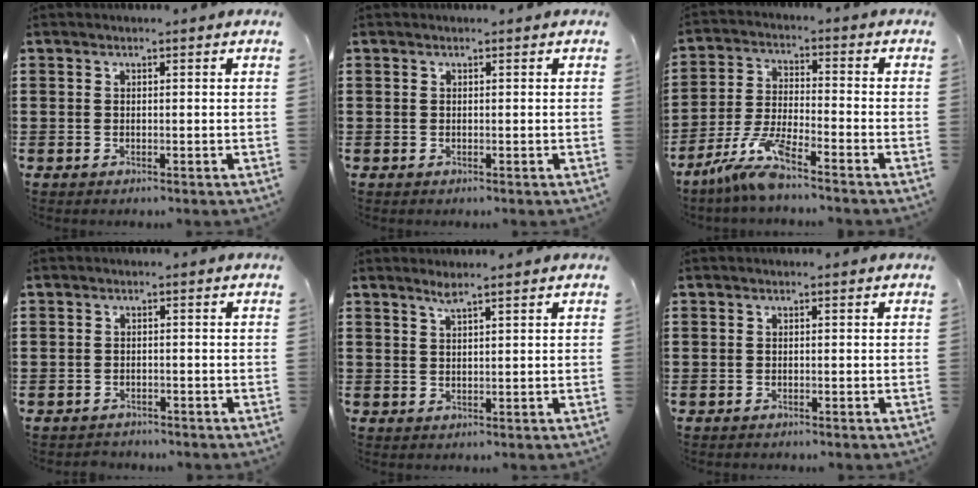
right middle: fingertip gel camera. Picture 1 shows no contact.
{"total": 0.0}
{"total": 7.3, "force": [-6.0, 0.3, 4.2], "torque": [-0.101, -0.015, -0.120]}
{"total": 1.6, "force": [-1.5, 0.5, -0.3], "torque": [0.002, 0.002, -0.036]}
{"total": 1.6, "force": [1.4, 0.0, 0.9], "torque": [-0.019, 0.000, 0.024]}
{"total": 0.6, "force": [-0.5, 0.2, -0.1], "torque": [0.001, 0.002, -0.013]}